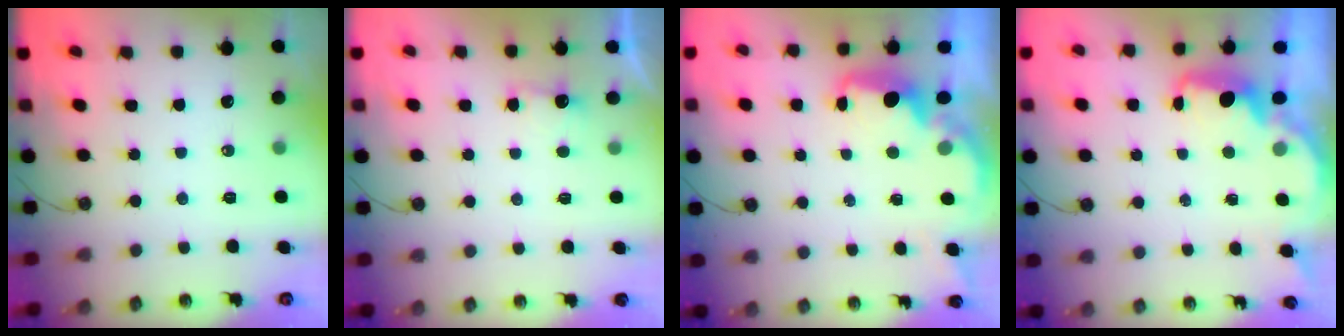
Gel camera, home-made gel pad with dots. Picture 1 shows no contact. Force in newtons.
{"total": 2.4, "press": 2.3, "slide": 0.8}
{"total": 2.3, "press": 2.0, "slide": 1.1}
{"total": 2.2, "press": 2.1, "slide": 0.8}